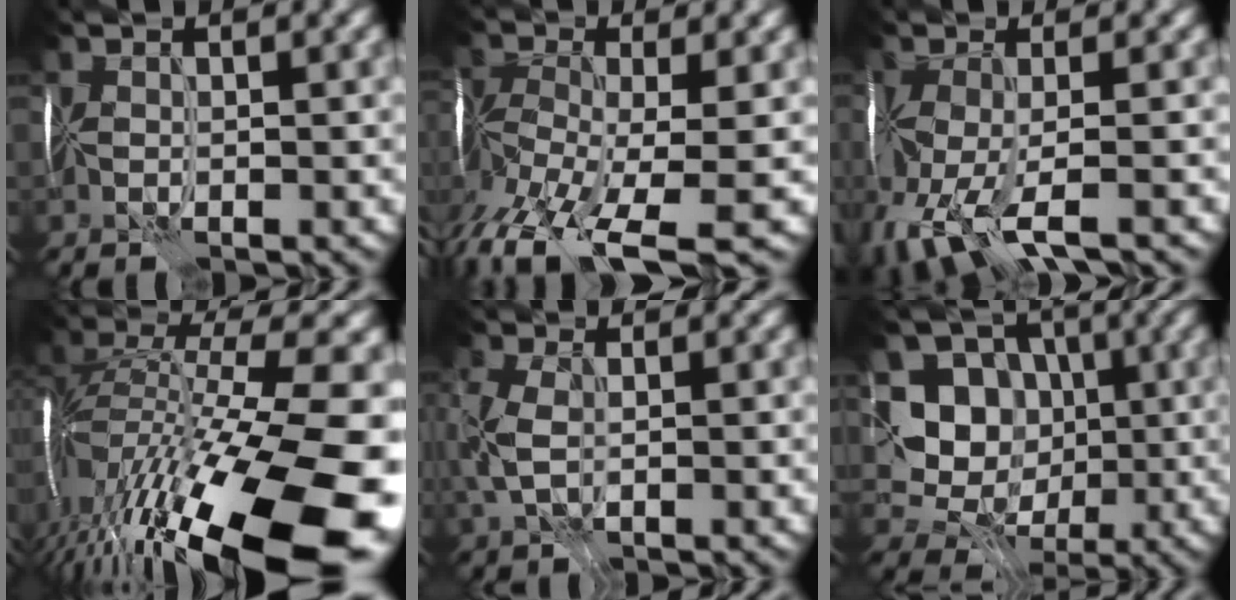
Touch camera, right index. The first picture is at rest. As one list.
[{"total": 11.2, "force": [-7.0, 4.5, 7.5], "torque": [-0.178, -0.005, -0.110]}, {"total": 5.5, "force": [-3.0, 2.1, 4.2], "torque": [-0.105, -0.012, -0.058]}, {"total": 16.4, "force": [-7.7, 5.4, 13.5], "torque": [-0.250, 0.012, -0.138]}, {"total": 3.6, "force": [-0.2, 2.7, 2.3], "torque": [-0.084, 0.004, -0.009]}, {"total": 7.5, "force": [0.6, 7.0, 2.7], "torque": [-0.041, -0.004, -0.006]}]